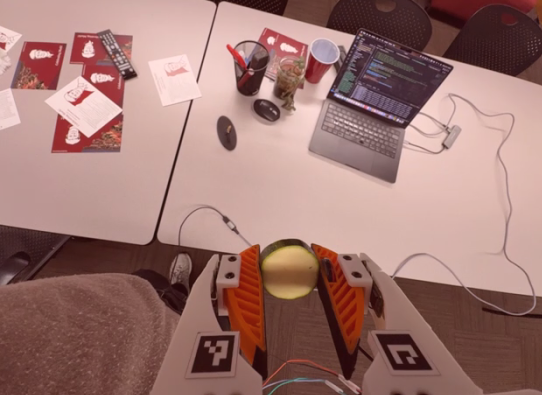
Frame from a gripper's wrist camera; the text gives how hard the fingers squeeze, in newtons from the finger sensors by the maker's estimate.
{"total": 11.7, "left": 11.7, "right": 11.8}